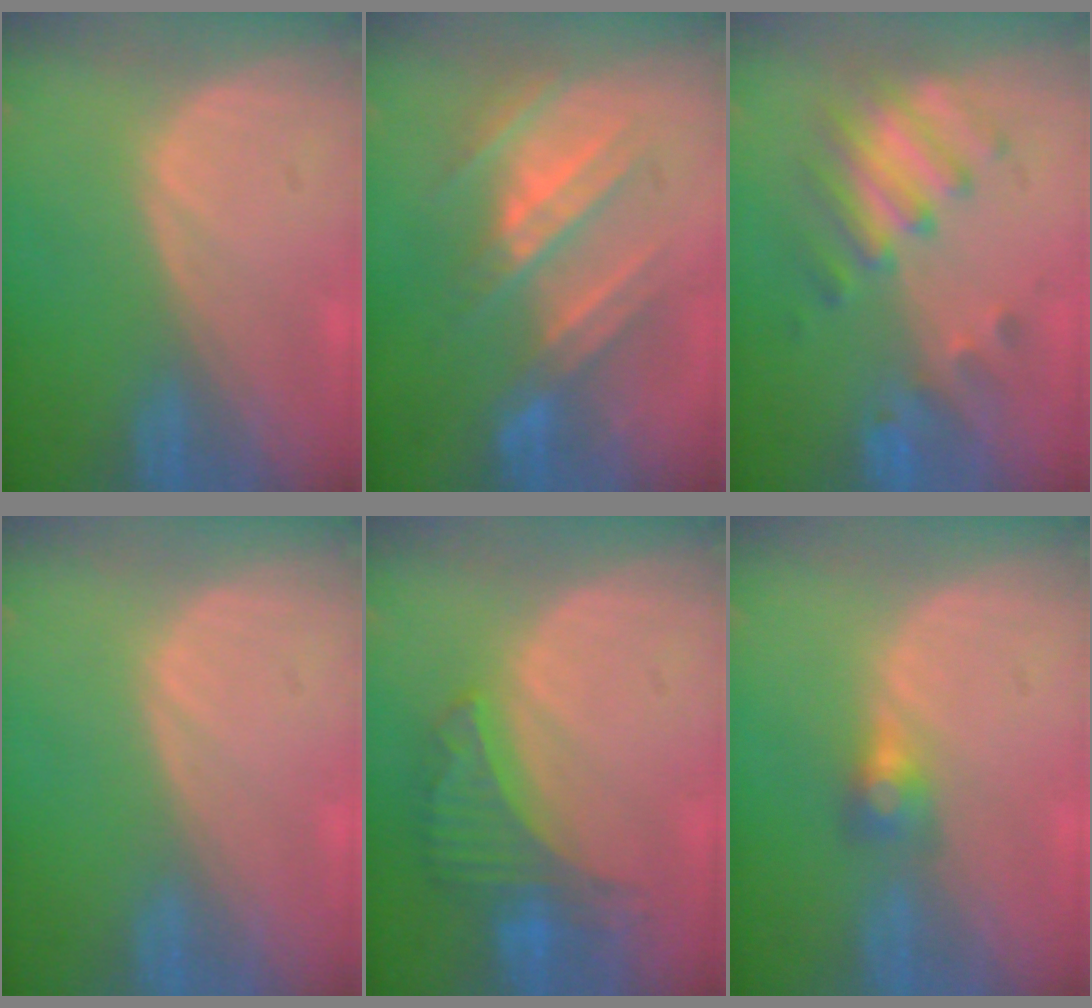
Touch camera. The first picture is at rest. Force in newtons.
{"total": 8.1, "press": 8.0, "slide": 0.6}
{"total": 7.1, "press": 6.8, "slide": 2.0}
{"total": 0.0}
{"total": 6.5, "press": 6.1, "slide": 2.3}
{"total": 2.8, "press": 2.5, "slide": 1.3}